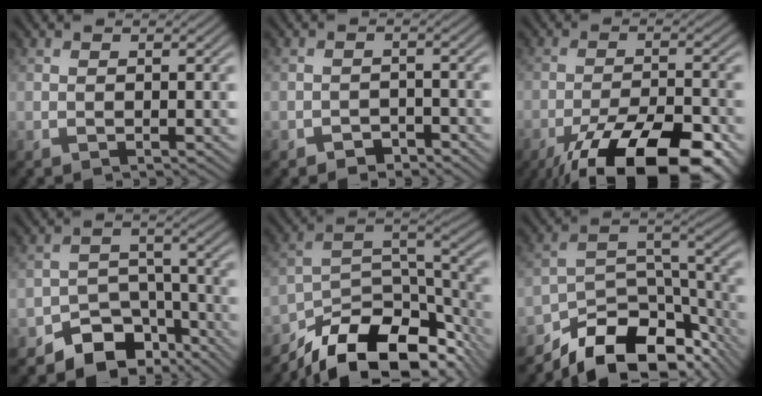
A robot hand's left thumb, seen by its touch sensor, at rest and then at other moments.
{"total": 1.9, "force": [-1.6, 1.0, 0.5], "torque": [-0.005, 0.004, -0.030]}
{"total": 15.5, "force": [-10.4, 4.7, 10.4], "torque": [-0.184, -0.029, -0.154]}
{"total": 8.3, "force": [-6.0, 4.8, 3.3], "torque": [-0.043, -0.008, -0.103]}
{"total": 15.2, "force": [-11.4, 5.7, 8.3], "torque": [-0.160, -0.019, -0.177]}
{"total": 13.2, "force": [-10.0, 5.5, 6.7], "torque": [-0.106, -0.009, -0.168]}